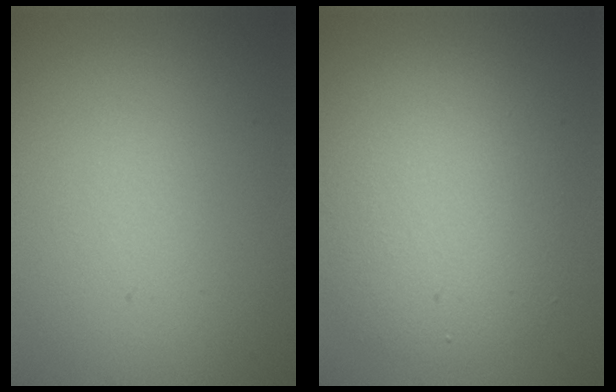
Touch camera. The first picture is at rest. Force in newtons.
{"total": 5.3, "press": 5.3, "slide": 0.3}